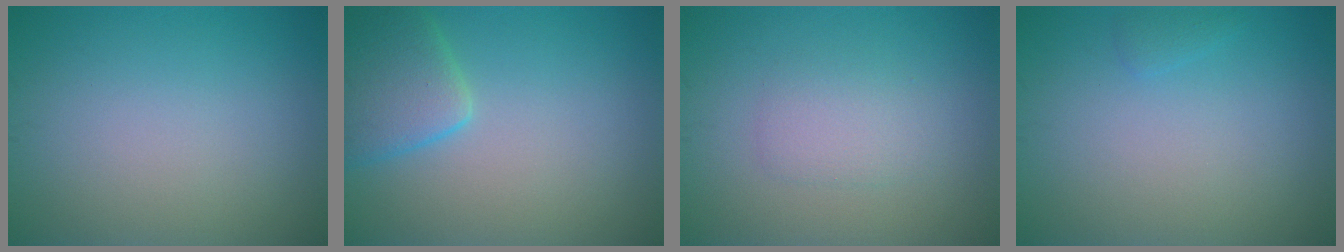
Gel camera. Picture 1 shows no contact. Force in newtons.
{"total": 4.2, "press": 4.2, "slide": 0.4}
{"total": 1.9, "press": 1.9, "slide": 0.0}
{"total": 0.7, "press": 0.7, "slide": 0.1}